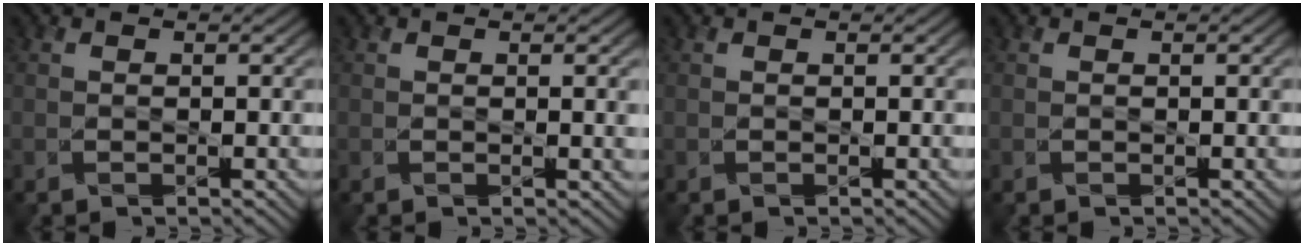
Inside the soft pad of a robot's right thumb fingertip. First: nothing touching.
{"total": 1.5, "force": [0.4, 0.2, 1.5], "torque": [-0.022, 0.000, 0.007]}
{"total": 0.0}
{"total": 0.0}